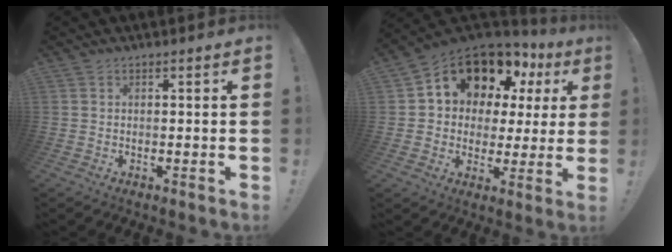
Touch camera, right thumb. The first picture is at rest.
{"total": 13.2, "force": [8.2, 8.3, 6.2], "torque": [-0.102, -0.060, 0.156]}